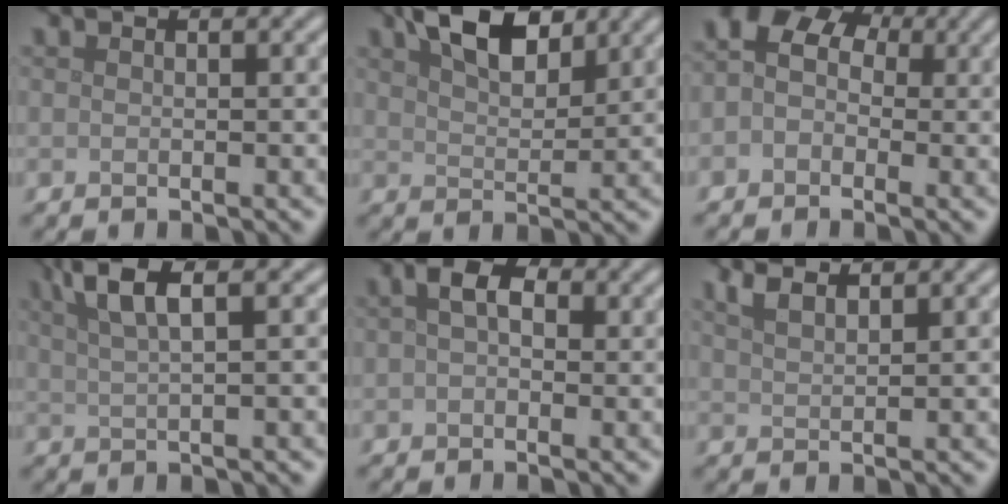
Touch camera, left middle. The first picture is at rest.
{"total": 6.3, "force": [3.9, 2.9, 4.1], "torque": [-0.068, 0.014, 0.062]}
{"total": 6.3, "force": [0.8, 5.2, 3.5], "torque": [-0.042, 0.029, -0.015]}
{"total": 4.8, "force": [2.6, 1.2, 3.8], "torque": [-0.063, 0.015, 0.045]}
{"total": 3.3, "force": [0.9, 2.0, 2.5], "torque": [-0.039, 0.011, 0.006]}
{"total": 2.5, "force": [2.1, 0.6, 1.2], "torque": [-0.019, 0.009, 0.039]}